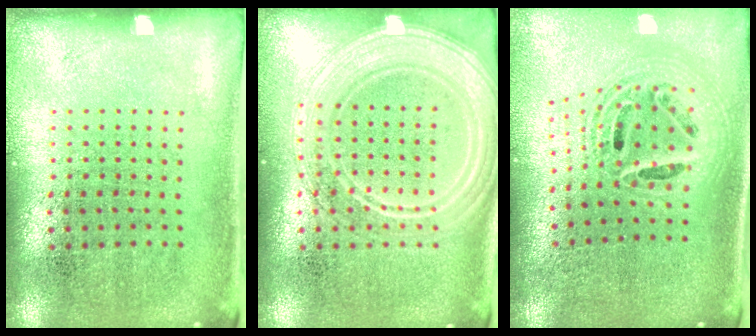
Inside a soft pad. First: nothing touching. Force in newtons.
{"total": 3.0, "press": 3.0, "slide": 0.4}
{"total": 2.3, "press": 1.8, "slide": 1.4}